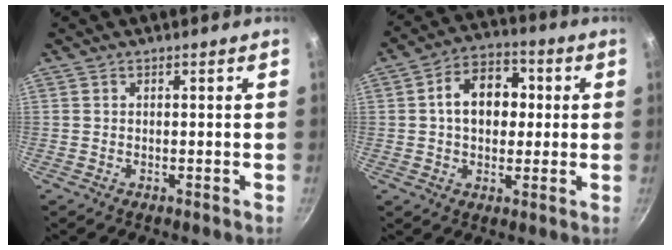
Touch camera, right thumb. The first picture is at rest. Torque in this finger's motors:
{"motor_torque": [0.19, 2.40, 1.24, -0.24, 0.36]}